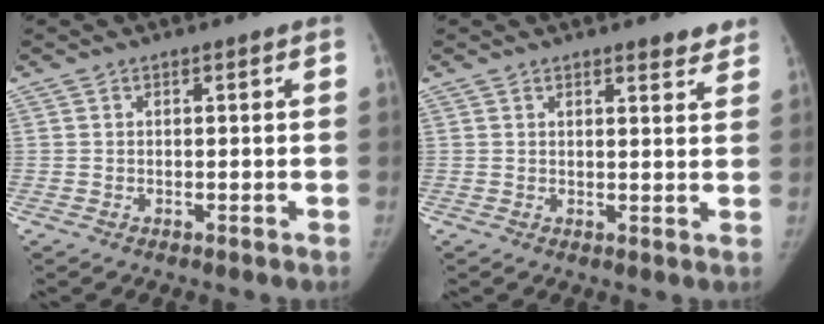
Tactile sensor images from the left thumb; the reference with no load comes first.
{"total": 3.7, "force": [3.0, 0.9, 2.0], "torque": [-0.010, -0.018, 0.036]}